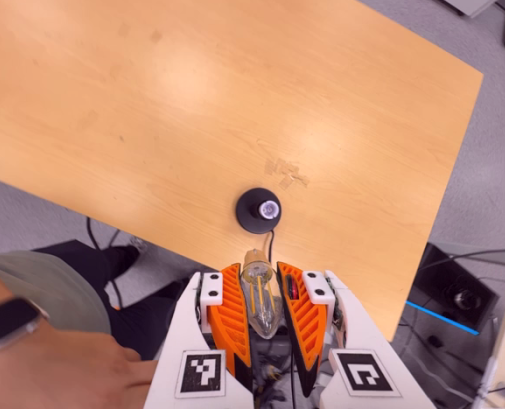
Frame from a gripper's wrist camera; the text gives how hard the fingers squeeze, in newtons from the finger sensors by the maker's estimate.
{"total": 19.6, "left": 21.2, "right": 18.1}